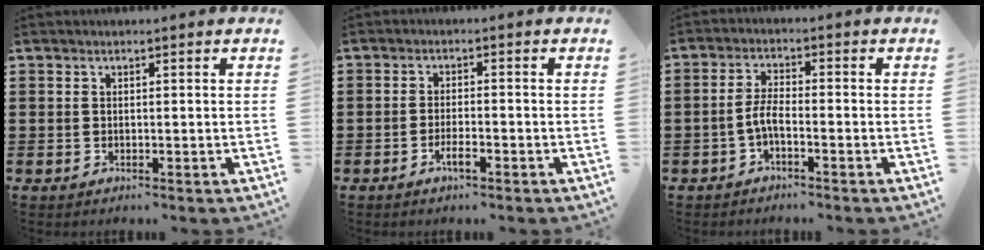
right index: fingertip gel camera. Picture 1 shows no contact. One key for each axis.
{"total": 2.6, "fx": -1.5, "fy": 0.1, "fz": 2.1, "tx": -0.030, "ty": 0.002, "tz": -0.026}
{"total": 3.3, "fx": -1.5, "fy": 0.3, "fz": 2.9, "tx": -0.068, "ty": -0.003, "tz": -0.034}